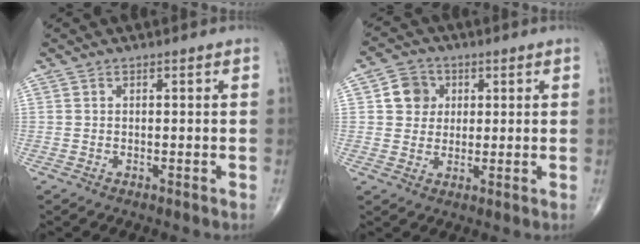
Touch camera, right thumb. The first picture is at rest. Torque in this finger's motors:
{"motor_torque": [-0.34, 0.53, 0.67, 0.24, 0.00]}